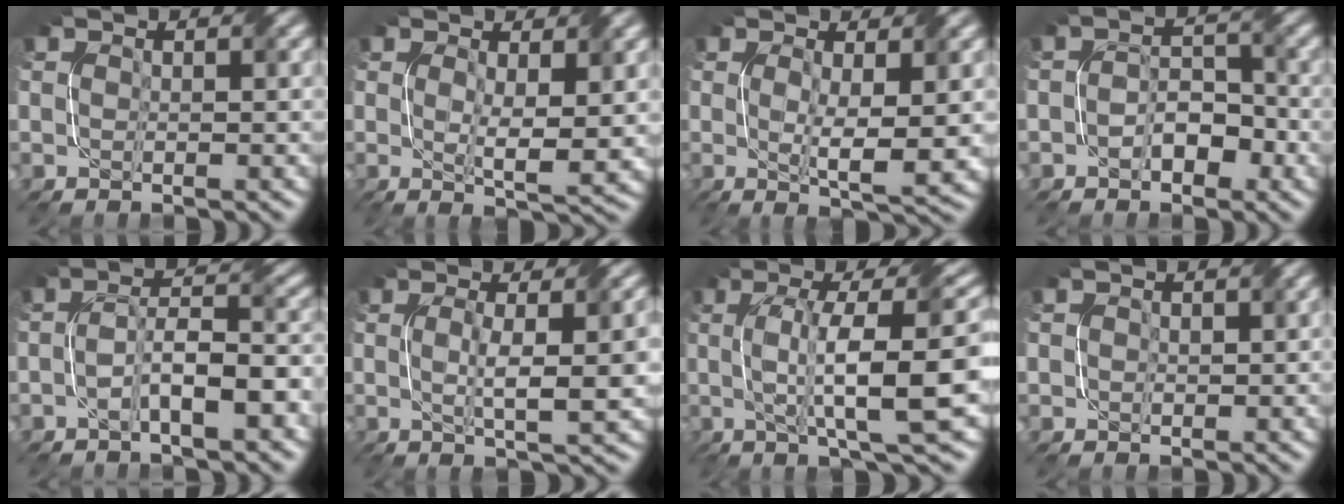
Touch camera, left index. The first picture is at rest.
{"total": 3.5, "force": [0.7, 0.8, 3.4], "torque": [-0.062, -0.011, 0.016]}
{"total": 3.8, "force": [0.3, 0.6, 3.8], "torque": [-0.068, -0.011, 0.009]}
{"total": 2.9, "force": [-1.4, 1.8, 1.8], "torque": [-0.027, 0.007, -0.023]}
{"total": 5.7, "force": [-2.5, 1.4, 4.9], "torque": [-0.086, 0.016, -0.046]}
{"total": 5.4, "force": [0.0, 1.0, 5.2], "torque": [-0.078, 0.004, 0.000]}
{"total": 10.5, "force": [0.3, 2.3, 10.3], "torque": [-0.146, 0.012, 0.006]}
{"total": 0.9, "force": [0.2, 0.8, 0.5], "torque": [-0.005, 0.000, 0.002]}